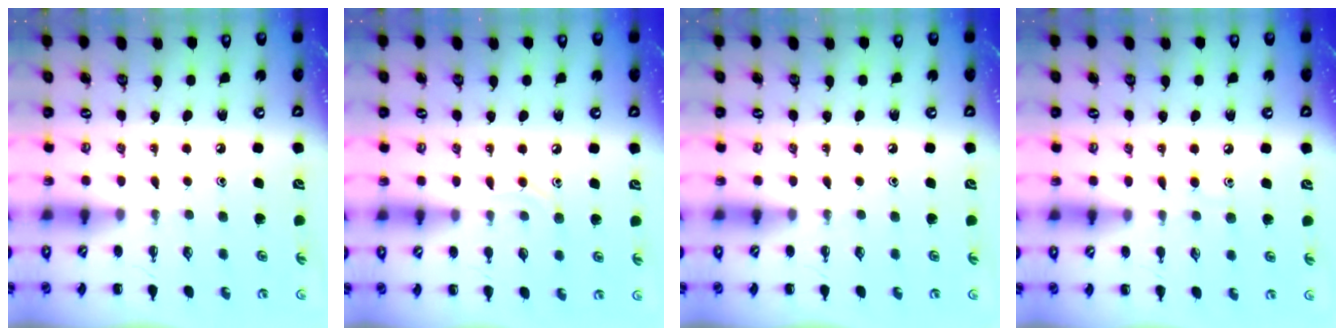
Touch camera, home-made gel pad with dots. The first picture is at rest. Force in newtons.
{"total": 4.9, "press": 4.6, "slide": 1.5}
{"total": 0.0}
{"total": 5.0, "press": 4.8, "slide": 1.3}